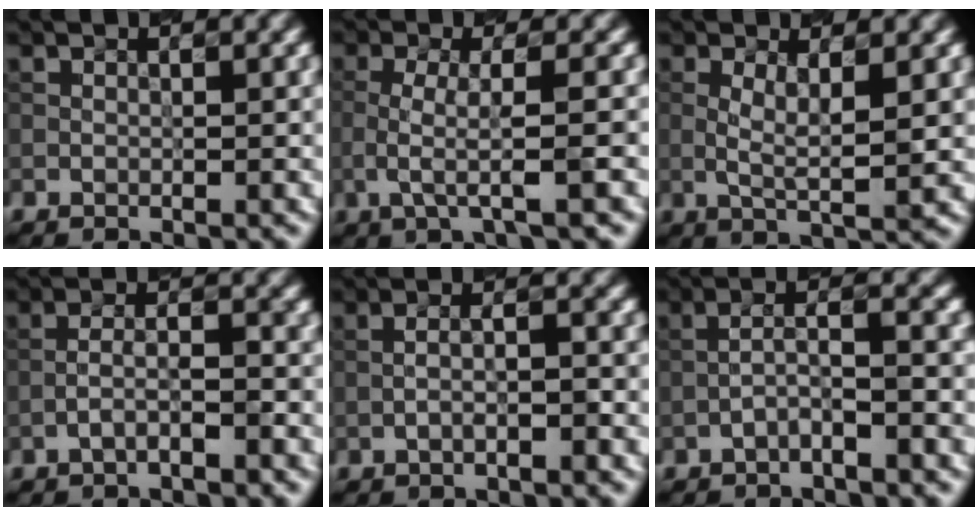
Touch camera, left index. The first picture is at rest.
{"total": 3.2, "force": [-1.0, 0.5, 2.9], "torque": [-0.061, 0.005, -0.016]}
{"total": 3.1, "force": [0.3, 0.5, 3.1], "torque": [-0.064, -0.001, 0.013]}
{"total": 2.3, "force": [-1.7, 0.3, 1.6], "torque": [-0.037, 0.018, -0.027]}
{"total": 2.5, "force": [-1.2, 0.3, 2.2], "torque": [-0.039, 0.015, -0.016]}
{"total": 2.7, "force": [-1.5, 0.2, 2.2], "torque": [-0.045, 0.019, -0.027]}